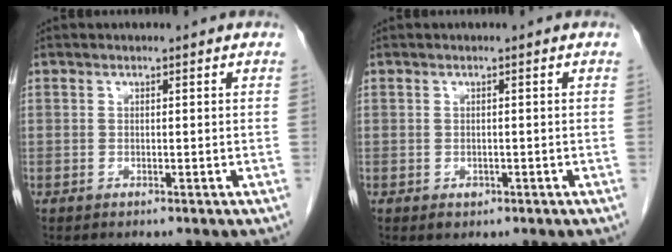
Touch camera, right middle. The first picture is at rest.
{"total": 1.1, "force": [-0.5, 0.8, 0.6], "torque": [-0.008, 0.001, -0.002]}